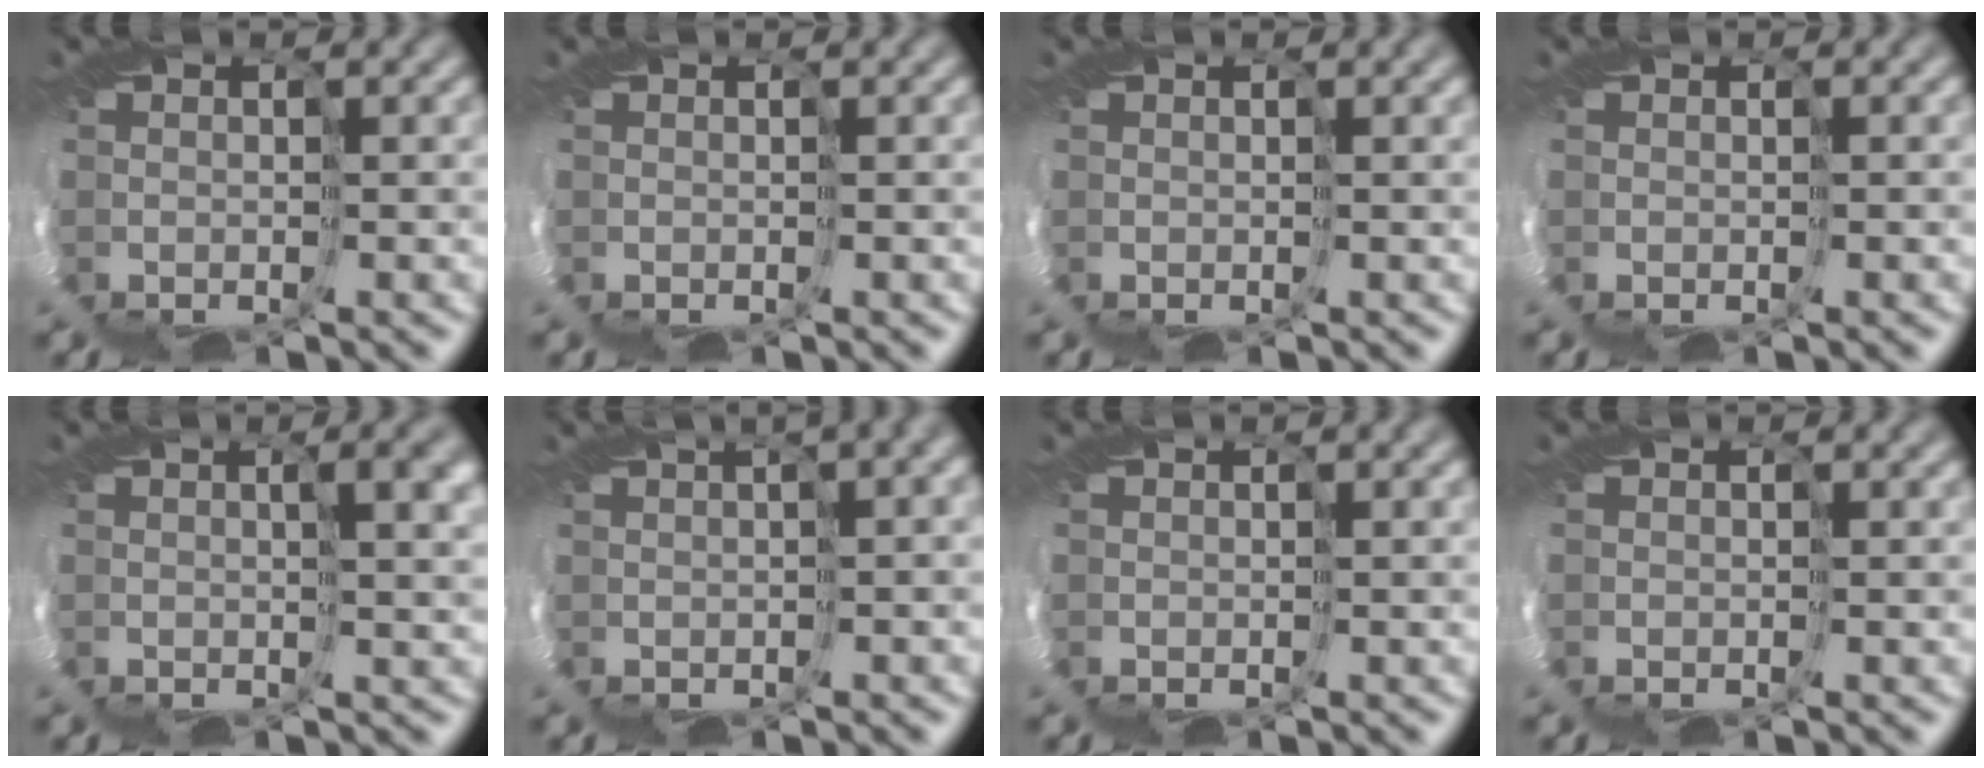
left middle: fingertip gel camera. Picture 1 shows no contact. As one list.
[{"total": 0.0}, {"total": 0.8, "force": [0.7, -0.3, 0.2], "torque": [-0.003, 0.001, 0.009]}, {"total": 0.0}, {"total": 5.5, "force": [2.9, 1.1, 4.5], "torque": [-0.058, 0.015, 0.046]}, {"total": 6.4, "force": [1.2, 1.8, 6.0], "torque": [-0.076, 0.007, 0.035]}, {"total": 0.8, "force": [0.3, 0.1, 0.8], "torque": [-0.013, 0.001, 0.006]}, {"total": 0.0}]